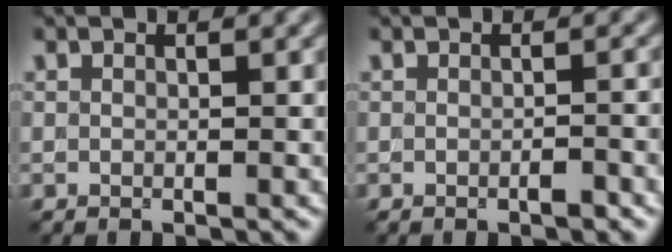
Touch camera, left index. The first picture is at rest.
{"total": 1.5, "force": [-0.6, 0.3, 1.3], "torque": [-0.016, 0.002, -0.010]}